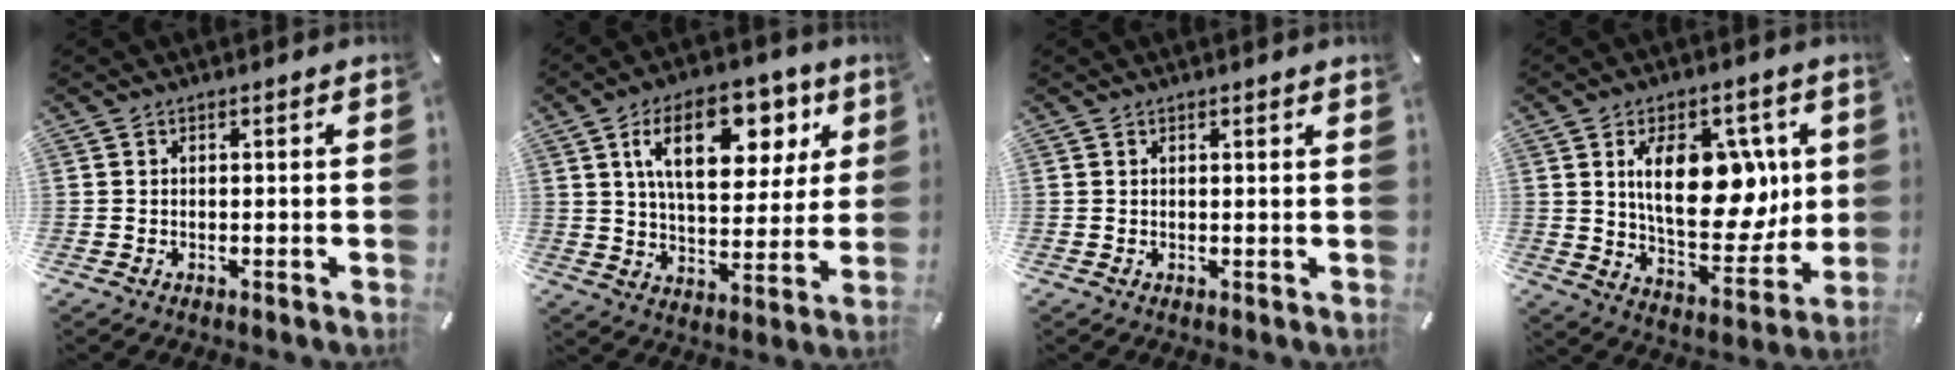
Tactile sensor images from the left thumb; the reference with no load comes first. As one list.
[{"total": 17.6, "force": [7.7, 9.7, 12.5], "torque": [-0.183, -0.014, 0.126]}, {"total": 0.6, "force": [0.5, -0.1, 0.3], "torque": [-0.004, -0.004, 0.011]}, {"total": 18.8, "force": [5.0, 10.7, 14.6], "torque": [-0.224, -0.017, 0.085]}]